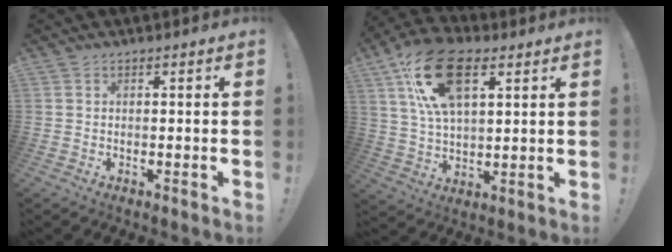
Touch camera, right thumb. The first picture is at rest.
{"total": 18.0, "force": [8.2, 9.1, 13.1], "torque": [-0.241, -0.021, 0.145]}